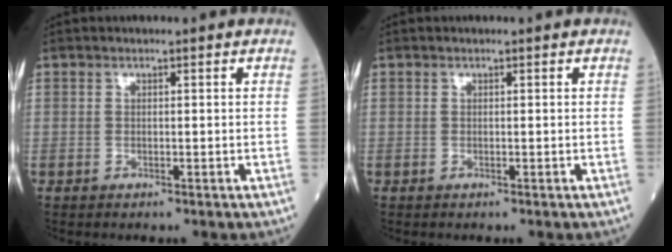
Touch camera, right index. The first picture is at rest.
{"total": 0.0}